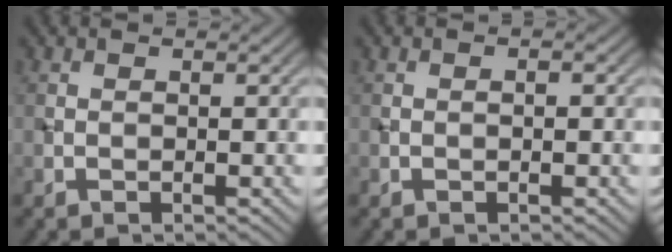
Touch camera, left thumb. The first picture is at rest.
{"total": 0.6, "force": [-0.1, 0.1, 0.6], "torque": [-0.008, 0.002, -0.002]}